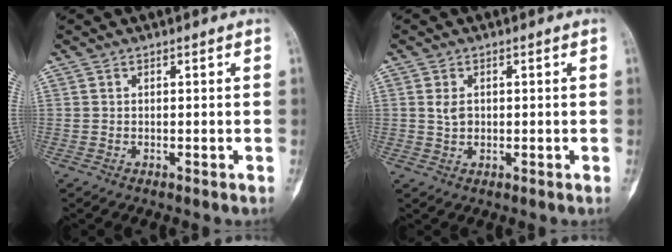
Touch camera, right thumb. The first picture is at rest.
{"total": 2.3, "force": [0.4, 1.7, 1.6], "torque": [-0.023, -0.001, 0.012]}